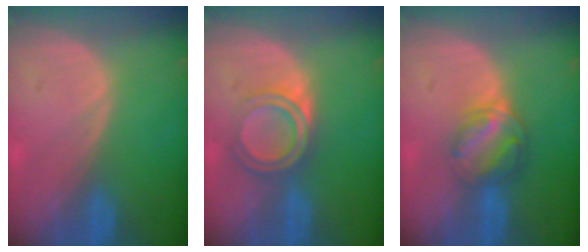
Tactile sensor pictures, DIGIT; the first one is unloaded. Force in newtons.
{"total": 5.3, "press": 4.9, "slide": 1.9}
{"total": 6.4, "press": 5.4, "slide": 3.3}